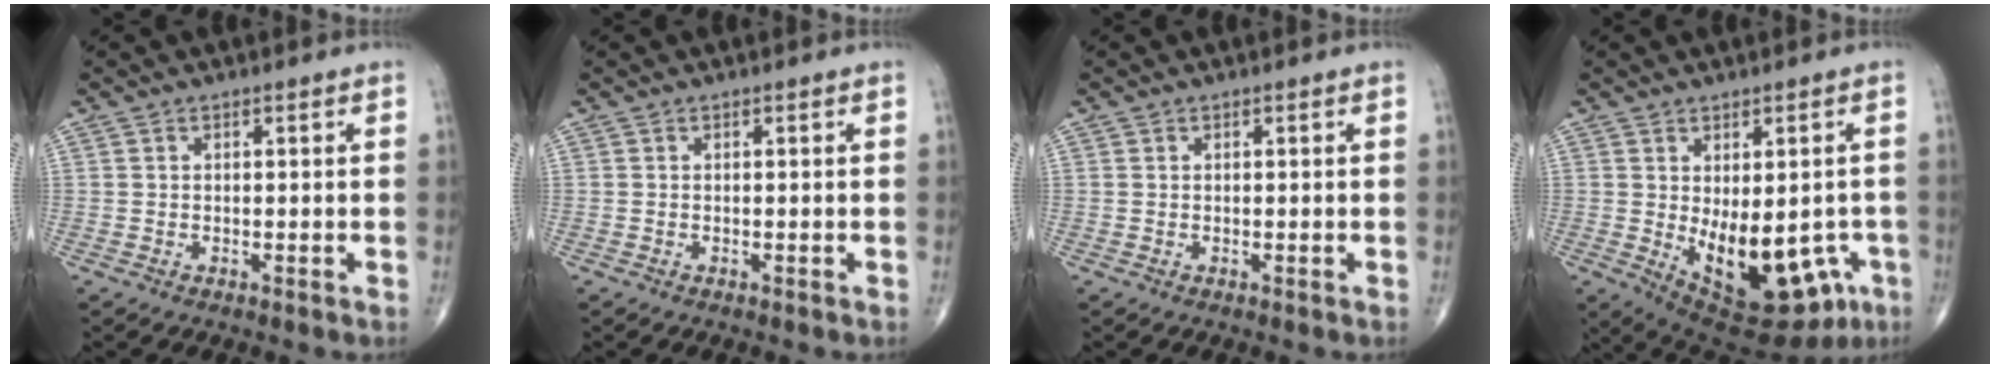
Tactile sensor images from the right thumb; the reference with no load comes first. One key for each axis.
{"total": 0.0}
{"total": 0.0}
{"total": 18.2, "fx": -4.6, "fy": 9.4, "fz": 14.9, "tx": -0.181, "ty": -0.009, "tz": -0.035}